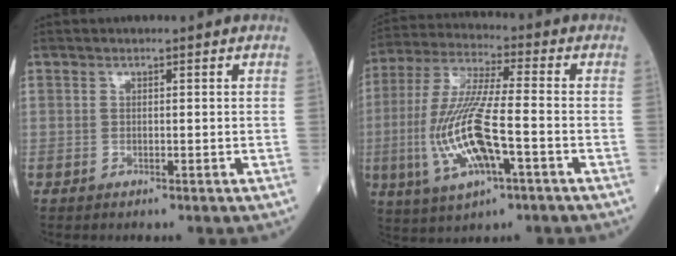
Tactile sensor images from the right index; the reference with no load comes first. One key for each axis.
{"total": 14.5, "fx": -3.9, "fy": 2.5, "fz": 13.8, "tx": -0.292, "ty": -0.009, "tz": -0.071}